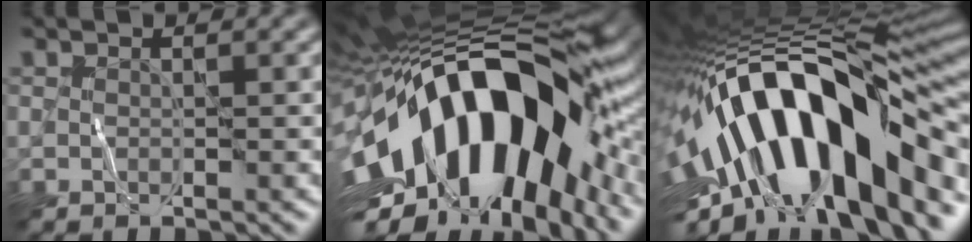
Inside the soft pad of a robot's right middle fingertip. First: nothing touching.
{"total": 20.0, "force": [-2.4, 10.2, 17.1], "torque": [-0.277, -0.001, -0.050]}
{"total": 18.7, "force": [-2.9, 7.9, 16.6], "torque": [-0.263, 0.047, -0.064]}